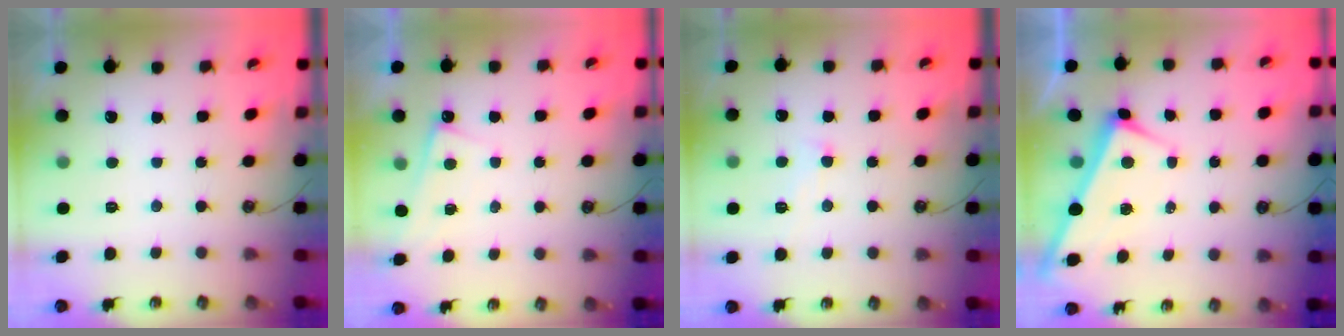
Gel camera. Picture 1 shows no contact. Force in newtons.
{"total": 0.8, "press": 0.8, "slide": 0.2}
{"total": 2.1, "press": 2.0, "slide": 0.4}
{"total": 3.1, "press": 3.1, "slide": 0.0}